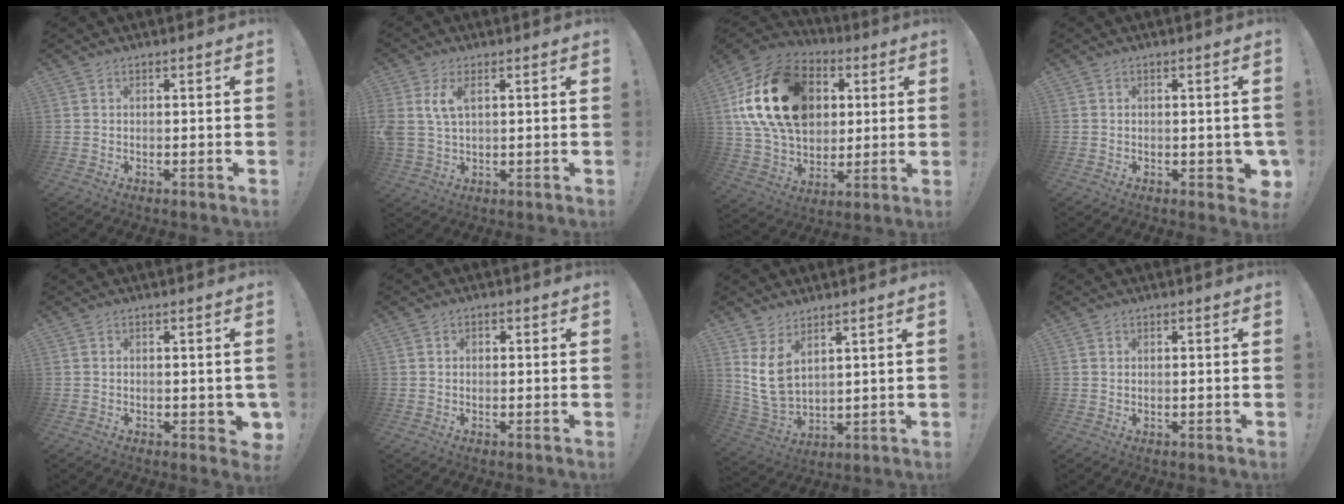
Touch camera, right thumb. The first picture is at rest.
{"total": 6.2, "force": [2.5, 3.2, 4.7], "torque": [-0.100, -0.007, 0.044]}
{"total": 24.3, "force": [6.5, 17.8, 15.3], "torque": [-0.268, -0.010, 0.136]}
{"total": 3.3, "force": [-0.5, 2.1, 2.6], "torque": [-0.021, 0.003, -0.005]}
{"total": 2.8, "force": [-0.2, 1.8, 2.2], "torque": [-0.016, 0.002, 0.000]}
{"total": 0.9, "force": [0.0, 0.8, 0.4], "torque": [0.001, 0.001, -0.003]}
{"total": 9.3, "force": [4.9, 5.6, 5.6], "torque": [-0.122, -0.034, 0.099]}
{"total": 0.7, "force": [0.7, 0.2, 0.1], "torque": [0.007, -0.004, 0.012]}